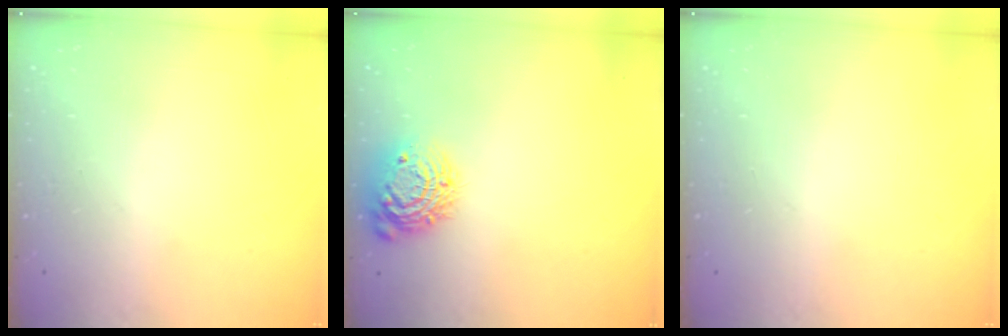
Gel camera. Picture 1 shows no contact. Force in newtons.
{"total": 12.8, "press": 12.8, "slide": 0.8}
{"total": 0.0}